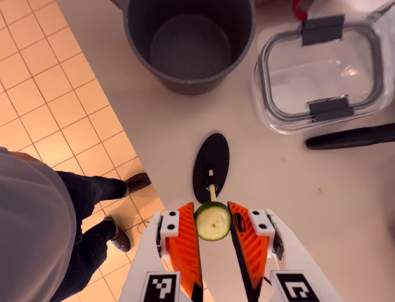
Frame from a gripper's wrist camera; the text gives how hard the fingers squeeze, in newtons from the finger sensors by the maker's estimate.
{"total": 9.2, "left": 8.9, "right": 9.5}